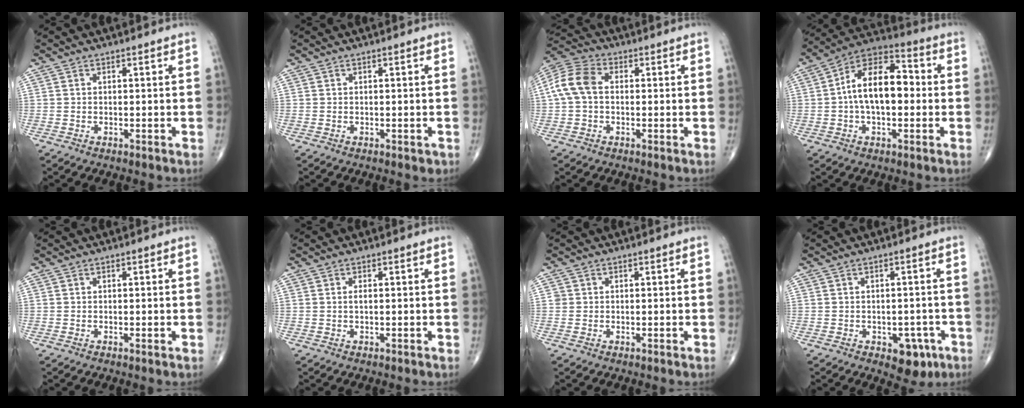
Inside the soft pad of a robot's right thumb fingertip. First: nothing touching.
{"total": 0.6, "force": [-0.1, 0.5, 0.4], "torque": [-0.002, 0.000, 0.002]}
{"total": 8.5, "force": [0.4, 5.9, 6.1], "torque": [-0.128, 0.028, -0.001]}
{"total": 14.4, "force": [0.1, 8.0, 12.0], "torque": [-0.190, 0.037, -0.012]}
{"total": 0.0}
{"total": 0.8, "force": [0.1, 0.3, 0.8], "torque": [-0.016, 0.000, 0.000]}
{"total": 0.9, "force": [0.1, 0.8, 0.1], "torque": [0.005, 0.003, 0.000]}
{"total": 5.8, "force": [-2.6, 3.6, 3.7], "torque": [-0.016, 0.011, -0.028]}